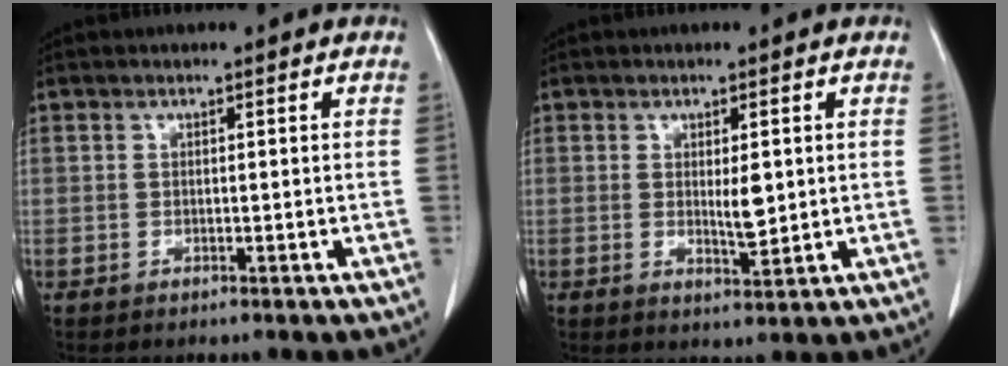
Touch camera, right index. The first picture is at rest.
{"total": 3.5, "force": [0.5, 1.0, 3.3], "torque": [-0.056, -0.008, 0.011]}